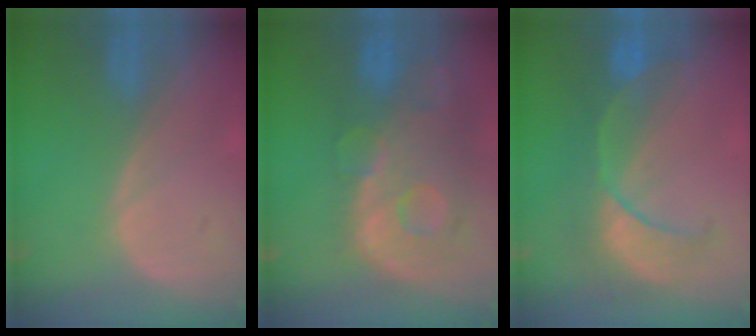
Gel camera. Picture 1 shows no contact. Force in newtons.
{"total": 12.5, "press": 10.3, "slide": 7.0}
{"total": 8.1, "press": 8.0, "slide": 1.5}